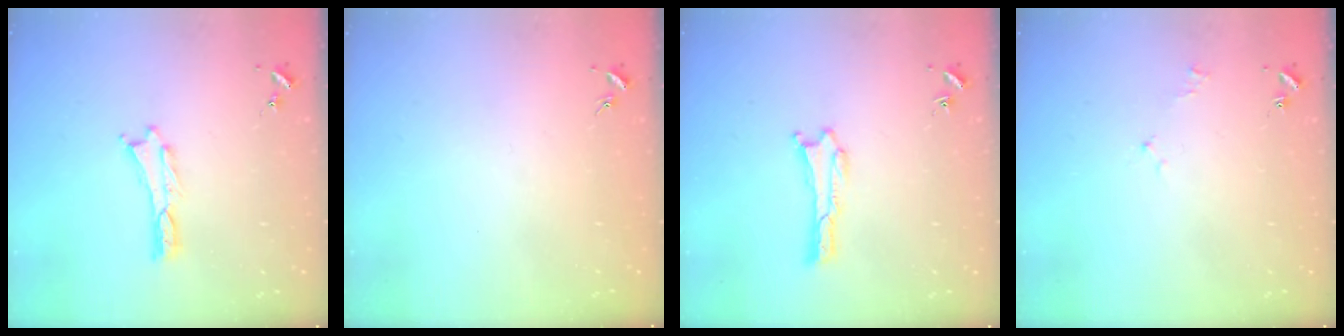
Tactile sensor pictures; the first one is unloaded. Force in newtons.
{"total": 0.0}
{"total": 0.0}
{"total": 1.6, "press": 1.5, "slide": 0.3}